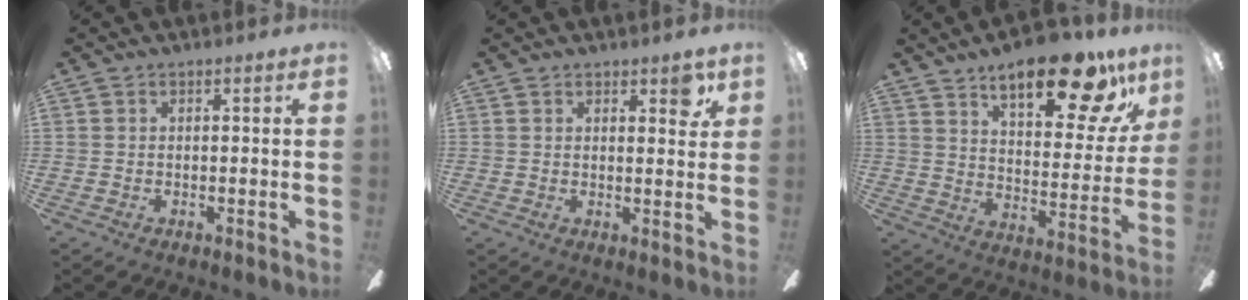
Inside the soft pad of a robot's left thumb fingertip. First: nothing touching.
{"total": 4.5, "force": [2.9, 1.9, 2.9], "torque": [-0.023, -0.011, 0.043]}
{"total": 20.1, "force": [13.9, 7.2, 12.6], "torque": [-0.182, -0.081, 0.225]}